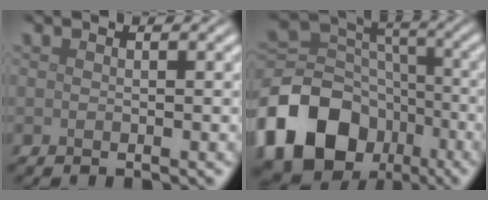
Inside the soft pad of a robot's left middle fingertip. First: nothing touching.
{"total": 18.3, "force": [-9.6, 13.8, 7.3], "torque": [-0.182, -0.039, -0.172]}